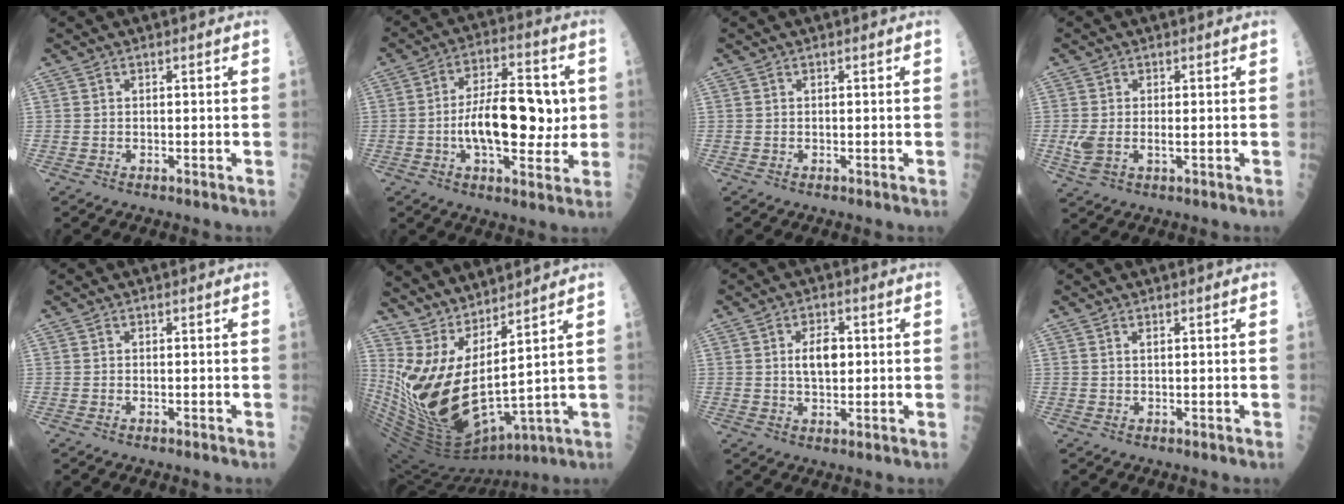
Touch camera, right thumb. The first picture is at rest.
{"total": 16.2, "force": [-0.5, 7.6, 14.3], "torque": [-0.200, 0.015, -0.010]}
{"total": 0.0}
{"total": 4.3, "force": [-0.4, 2.3, 3.6], "torque": [-0.090, -0.004, -0.001]}
{"total": 0.0}
{"total": 17.9, "force": [8.2, 3.5, 15.4], "torque": [-0.309, -0.090, 0.177]}
{"total": 5.5, "force": [0.7, 3.1, 4.5], "torque": [-0.064, 0.001, 0.011]}
{"total": 0.6, "force": [0.3, 0.1, 0.5], "torque": [-0.013, 0.002, 0.006]}